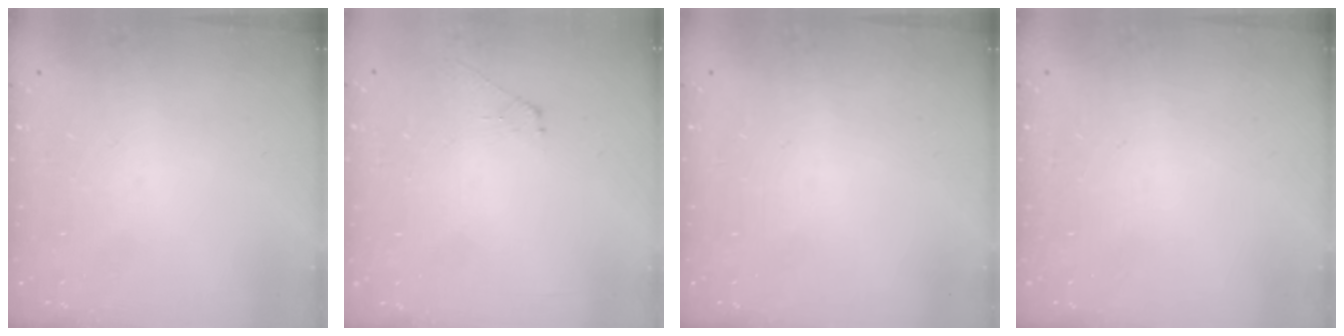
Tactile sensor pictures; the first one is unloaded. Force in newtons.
{"total": 2.2, "press": 2.2, "slide": 0.6}
{"total": 0.0}
{"total": 0.0}